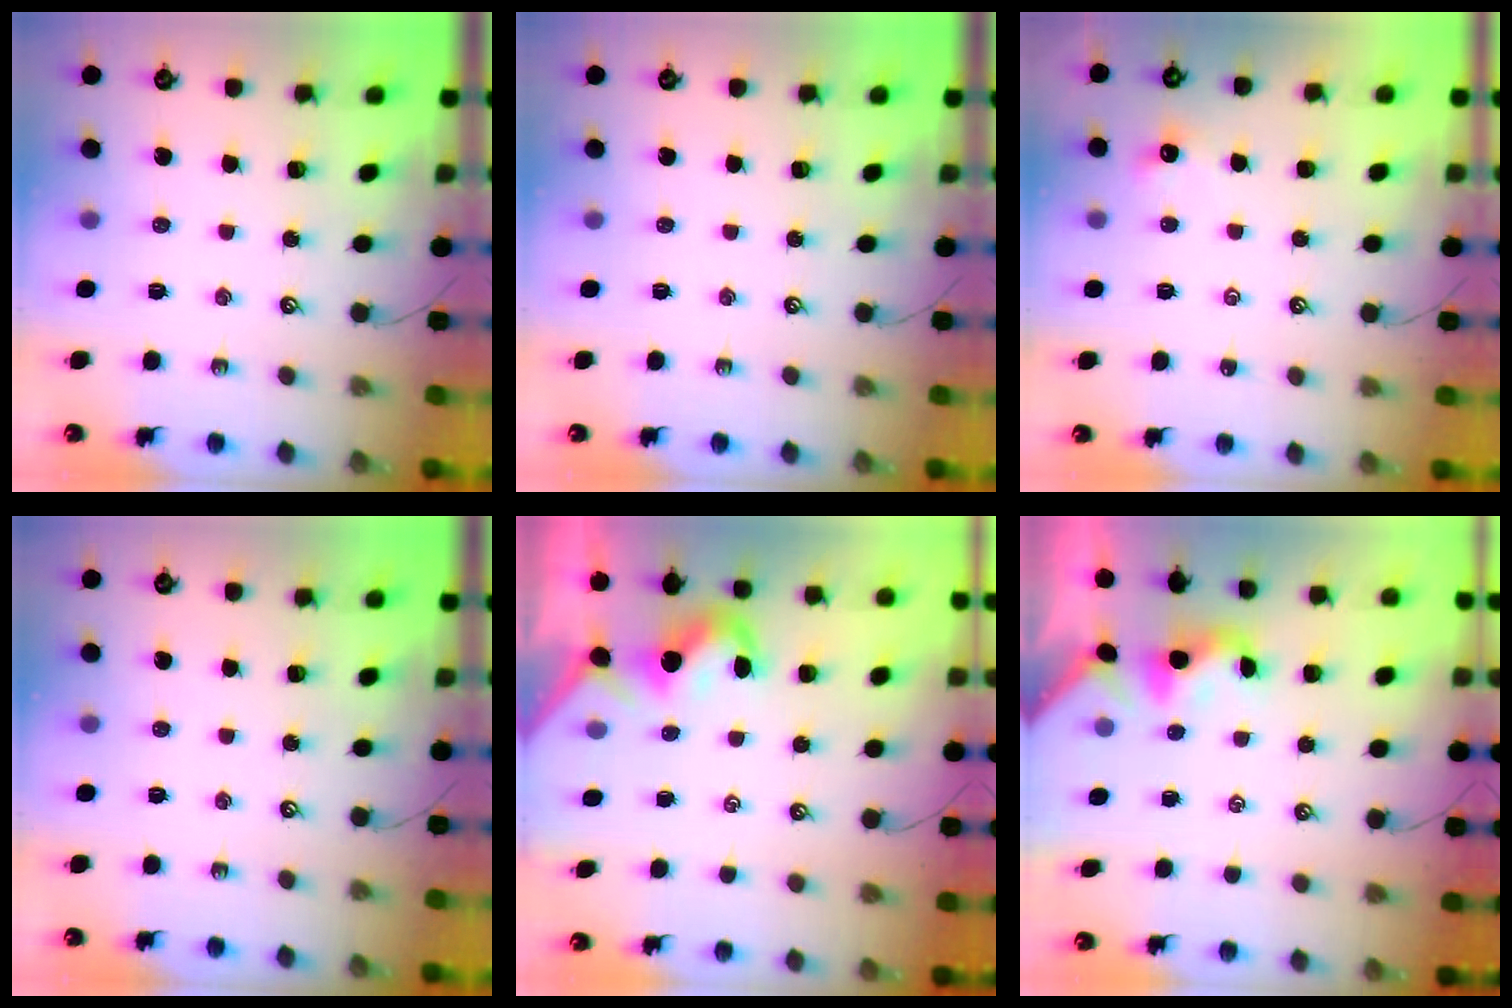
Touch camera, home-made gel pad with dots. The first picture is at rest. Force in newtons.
{"total": 0.0}
{"total": 0.9, "press": 0.8, "slide": 0.5}
{"total": 0.0}
{"total": 2.1, "press": 2.0, "slide": 0.6}
{"total": 1.9, "press": 1.8, "slide": 0.5}